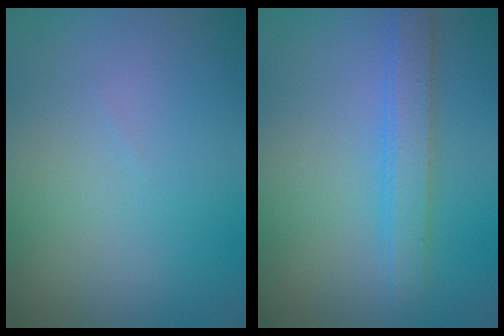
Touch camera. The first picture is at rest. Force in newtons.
{"total": 2.6, "press": 2.6, "slide": 0.1}